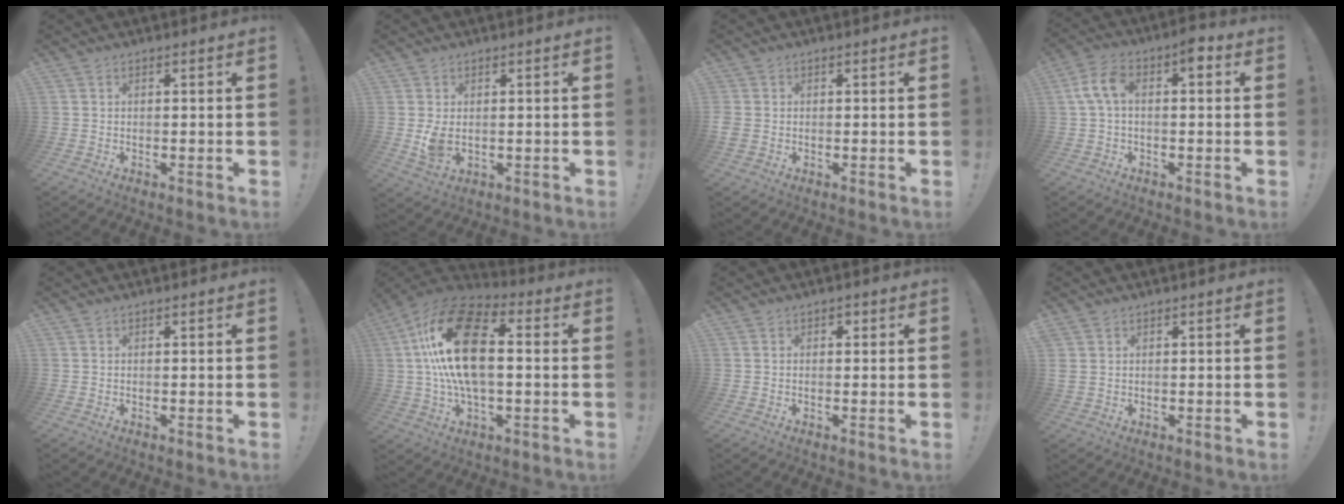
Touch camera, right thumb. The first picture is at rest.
{"total": 5.0, "force": [0.4, 3.4, 3.6], "torque": [-0.054, -0.010, 0.006]}
{"total": 2.1, "force": [-0.1, 1.8, 1.0], "torque": [-0.016, 0.002, 0.001]}
{"total": 8.7, "force": [2.1, 4.6, 7.2], "torque": [-0.133, 0.012, 0.041]}
{"total": 0.0}
{"total": 22.6, "force": [2.8, 12.1, 18.9], "torque": [-0.354, 0.013, 0.047]}
{"total": 0.9, "force": [0.1, 0.8, 0.3], "torque": [-0.001, 0.002, -0.002]}
{"total": 1.9, "force": [0.9, 1.5, 0.9], "torque": [-0.017, 0.005, 0.018]}